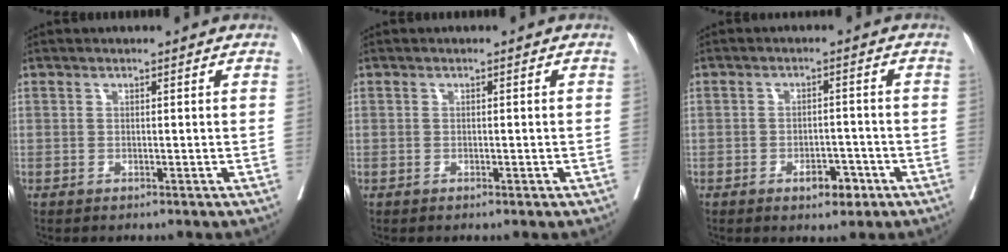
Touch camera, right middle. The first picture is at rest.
{"total": 0.8, "force": [-0.5, 0.3, 0.5], "torque": [-0.016, 0.000, -0.007]}
{"total": 3.9, "force": [-2.2, 1.8, 2.8], "torque": [-0.033, 0.005, -0.028]}